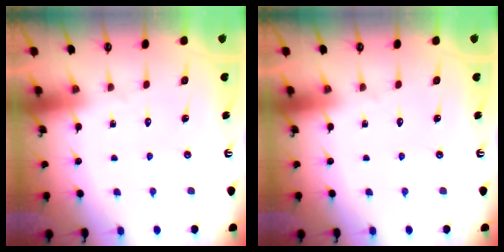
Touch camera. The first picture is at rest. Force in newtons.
{"total": 0.0}